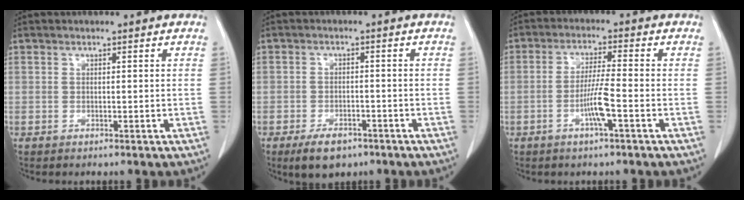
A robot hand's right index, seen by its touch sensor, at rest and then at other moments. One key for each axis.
{"total": 5.2, "fx": -3.5, "fy": 2.8, "fz": 2.7, "tx": -0.047, "ty": -0.001, "tz": -0.051}
{"total": 5.3, "fx": -2.0, "fy": -0.3, "fz": 5.0, "tx": -0.098, "ty": -0.002, "tz": -0.038}